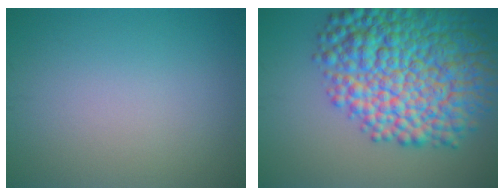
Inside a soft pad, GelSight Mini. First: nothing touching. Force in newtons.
{"total": 13.4, "press": 13.4, "slide": 0.0}